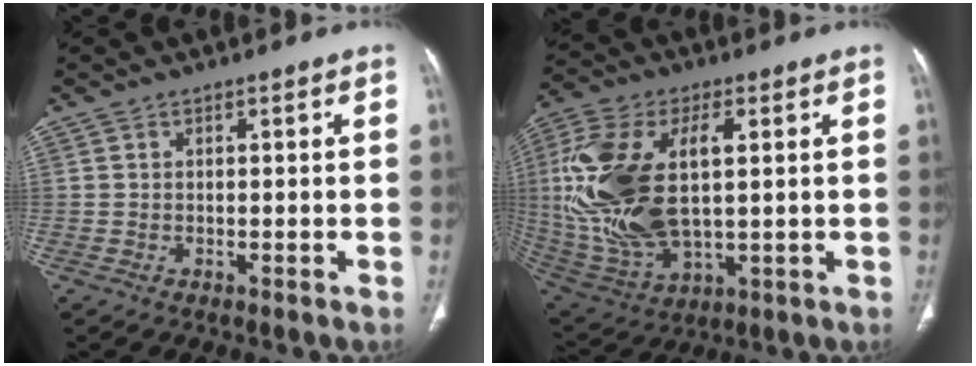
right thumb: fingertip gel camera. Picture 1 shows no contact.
{"total": 22.9, "force": [2.5, 11.8, 19.5], "torque": [-0.423, -0.007, 0.052]}